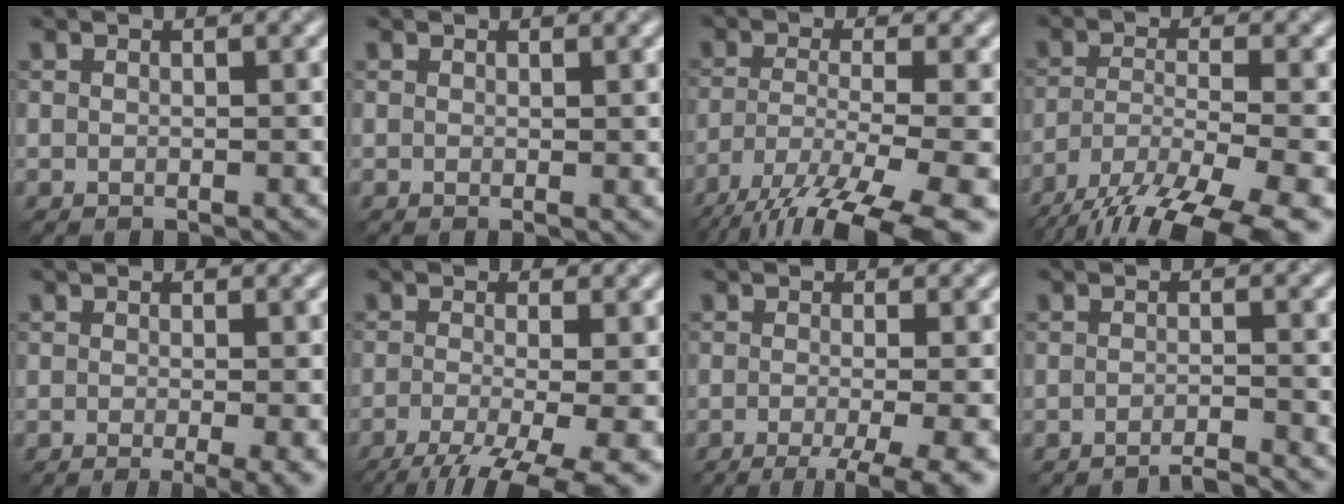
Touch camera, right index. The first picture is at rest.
{"total": 0.5, "force": [0.1, 0.1, 0.5], "torque": [-0.012, -0.005, 0.005]}
{"total": 11.7, "force": [-8.4, 3.2, 7.5], "torque": [-0.159, -0.035, -0.123]}
{"total": 13.0, "force": [-10.0, 4.0, 7.2], "torque": [-0.155, -0.042, -0.144]}
{"total": 4.5, "force": [-1.9, 1.4, 3.8], "torque": [-0.045, -0.008, -0.017]}
{"total": 9.1, "force": [-5.3, 2.6, 7.0], "torque": [-0.124, -0.029, -0.074]}
{"total": 6.7, "force": [-3.5, 1.7, 5.5], "torque": [-0.071, -0.011, -0.048]}
{"total": 2.7, "force": [-2.6, 0.0, 1.0], "torque": [-0.012, 0.001, -0.045]}